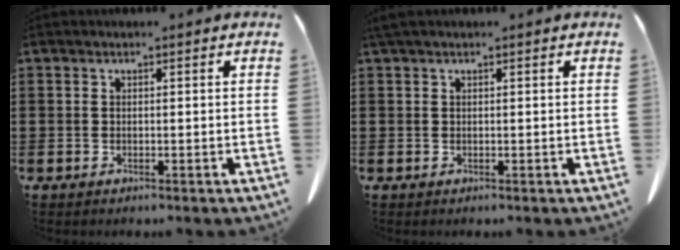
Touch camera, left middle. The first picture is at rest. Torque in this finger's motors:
{"motor_torque": [0.56, 0.45, 0.04, 0.02]}